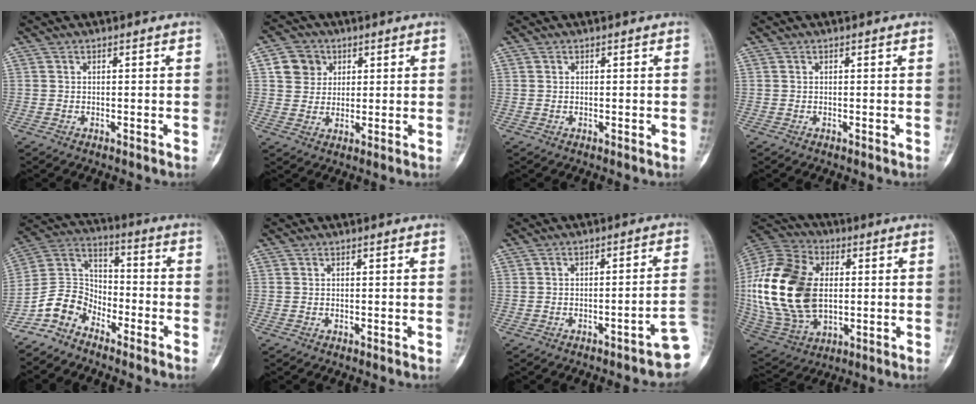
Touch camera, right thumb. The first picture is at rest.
{"total": 6.4, "force": [2.2, 5.7, 1.8], "torque": [-0.005, -0.002, 0.037]}
{"total": 0.0}
{"total": 0.0}
{"total": 9.1, "force": [-7.0, 5.3, 2.5], "torque": [-0.039, 0.076, -0.150]}
{"total": 0.0}
{"total": 2.5, "force": [-1.8, 0.2, 1.8], "torque": [-0.024, 0.020, -0.020]}
{"total": 26.0, "force": [0.9, 17.2, 19.6], "torque": [-0.405, -0.005, 0.027]}